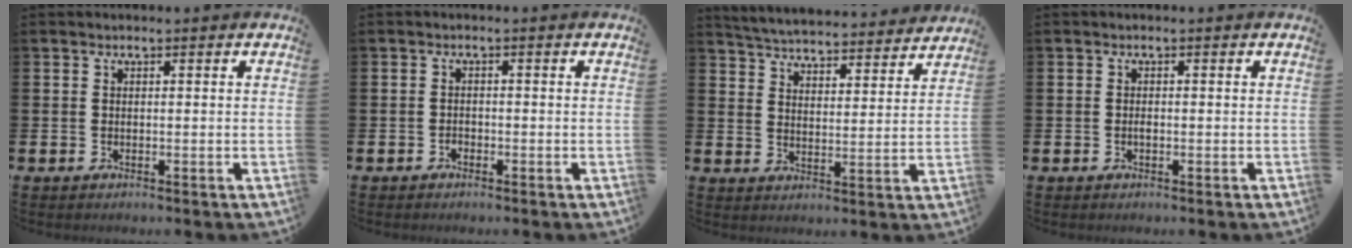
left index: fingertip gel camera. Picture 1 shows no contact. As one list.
[{"total": 0.9, "force": [-0.6, 0.6, 0.1], "torque": [-0.008, 0.004, -0.013]}, {"total": 5.2, "force": [5.2, 0.6, 0.2], "torque": [-0.025, -0.043, 0.089]}, {"total": 0.6, "force": [-0.2, 0.3, 0.5], "torque": [-0.009, -0.002, -0.005]}]